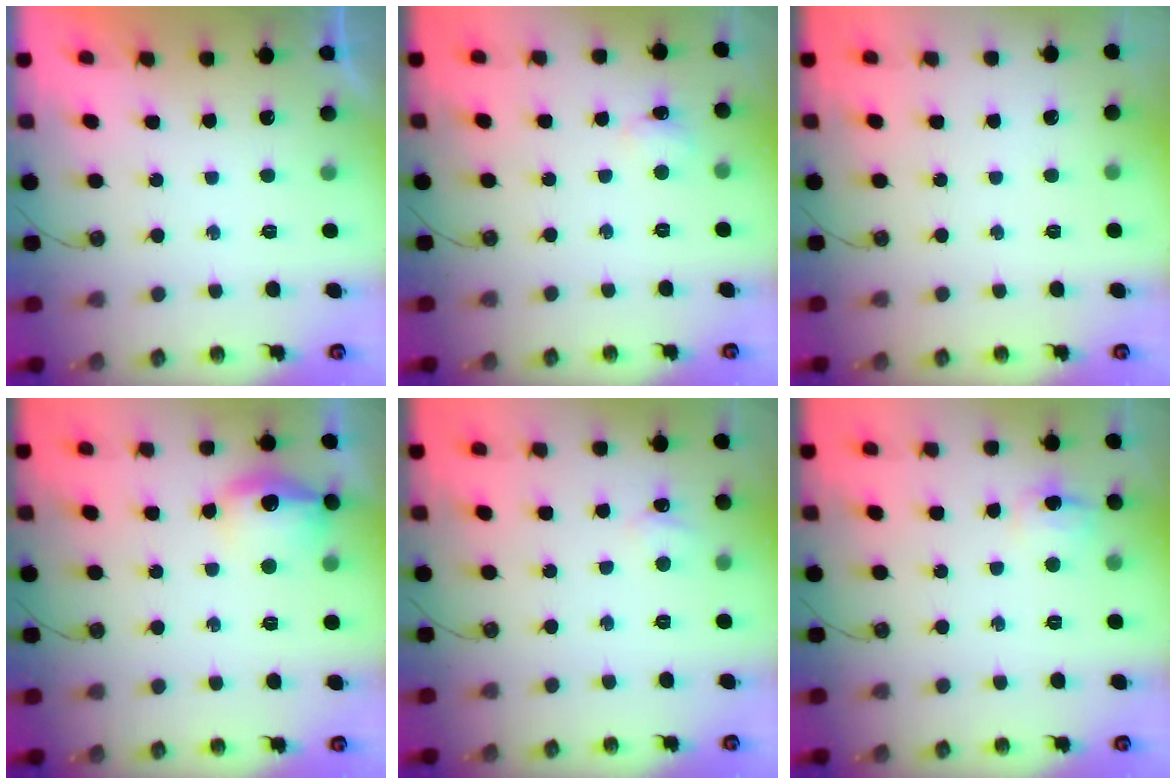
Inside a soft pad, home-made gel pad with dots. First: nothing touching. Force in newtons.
{"total": 3.4, "press": 2.9, "slide": 1.7}
{"total": 0.0}
{"total": 13.7, "press": 13.6, "slide": 1.0}
{"total": 2.8, "press": 2.8, "slide": 0.3}
{"total": 6.8, "press": 6.7, "slide": 0.8}